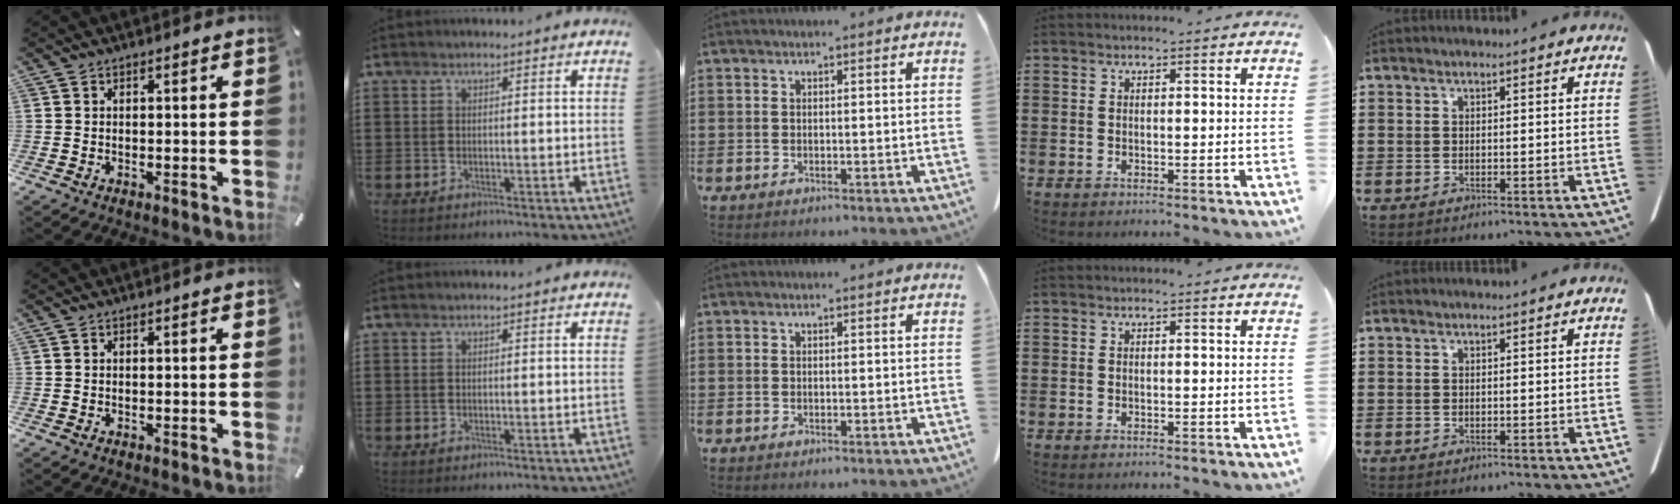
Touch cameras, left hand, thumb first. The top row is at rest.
{}